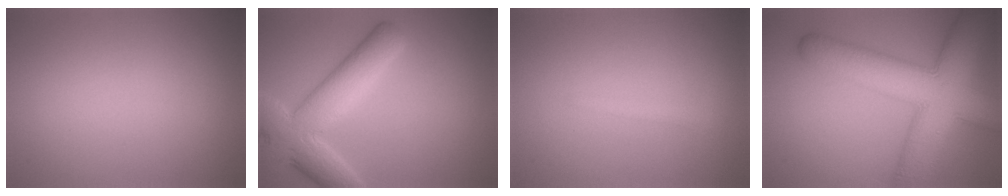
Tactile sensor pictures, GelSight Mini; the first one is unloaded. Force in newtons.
{"total": 7.3, "press": 7.3, "slide": 0.3}
{"total": 0.9, "press": 0.9, "slide": 0.1}
{"total": 11.9, "press": 11.9, "slide": 0.6}